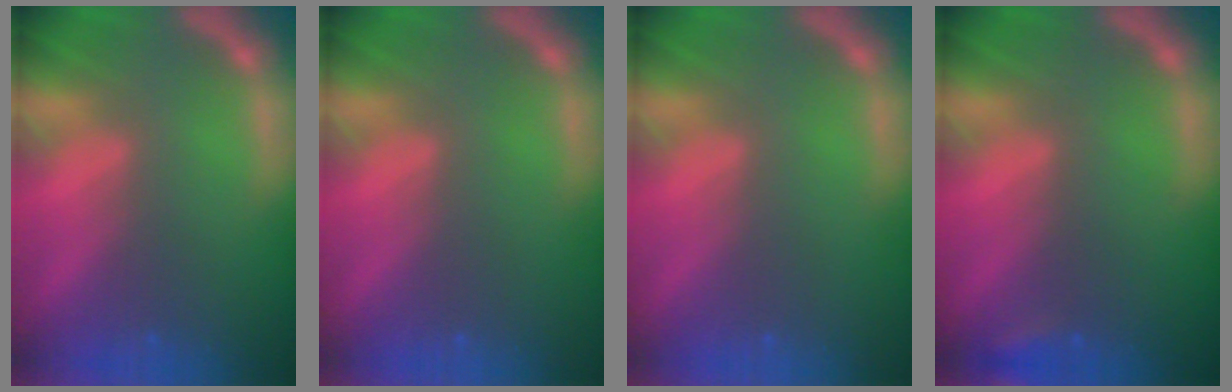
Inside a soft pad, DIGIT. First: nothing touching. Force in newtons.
{"total": 0.0}
{"total": 0.0}
{"total": 1.4}